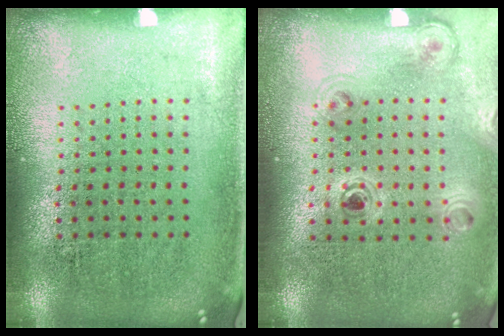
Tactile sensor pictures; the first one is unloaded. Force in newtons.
{"total": 1.1, "press": 1.0, "slide": 0.3}